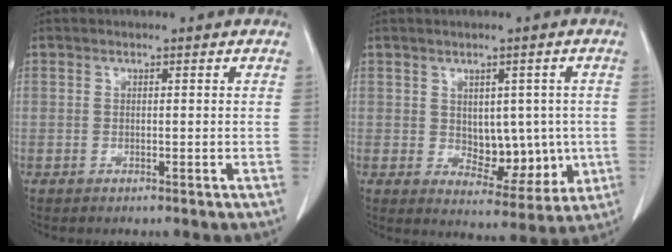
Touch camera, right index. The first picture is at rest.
{"total": 8.2, "force": [-0.1, 5.0, 6.5], "torque": [-0.071, 0.002, 0.017]}